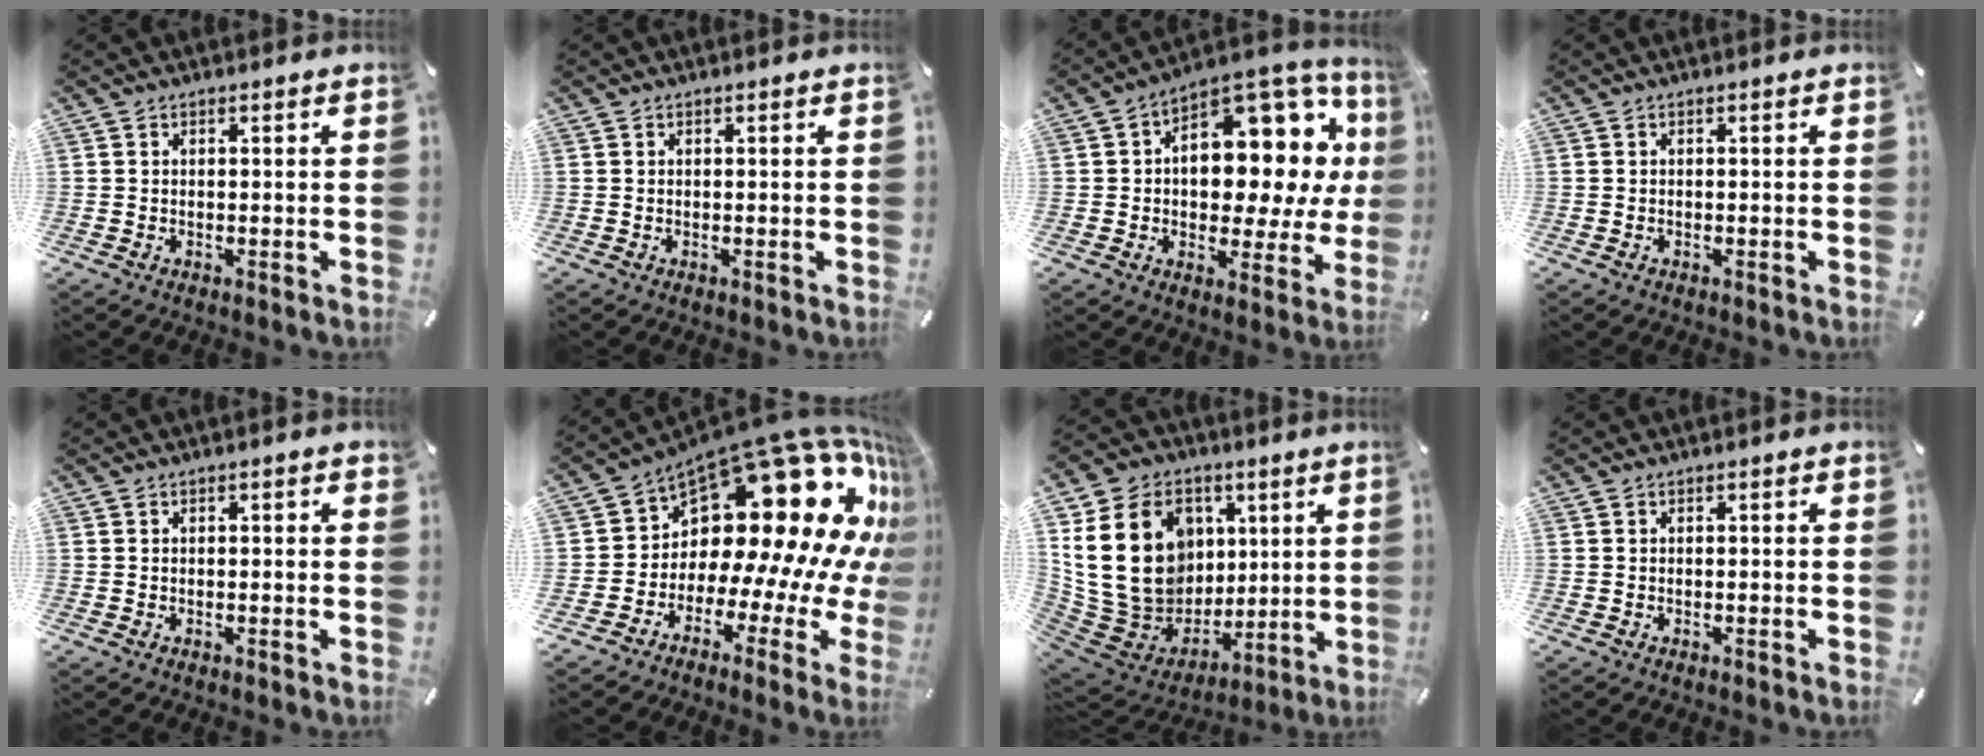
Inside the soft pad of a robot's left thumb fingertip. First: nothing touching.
{"total": 0.0}
{"total": 14.7, "force": [4.1, 9.2, 10.6], "torque": [-0.126, -0.058, 0.064]}
{"total": 0.5, "force": [-0.3, 0.3, 0.3], "torque": [-0.005, 0.000, -0.006]}
{"total": 0.7, "force": [0.1, 0.2, 0.6], "torque": [-0.012, 0.002, 0.001]}
{"total": 24.4, "force": [10.2, 12.2, 18.5], "torque": [-0.265, -0.126, 0.192]}
{"total": 26.1, "force": [6.0, 20.6, 14.9], "torque": [-0.279, -0.028, 0.134]}
{"total": 0.0}